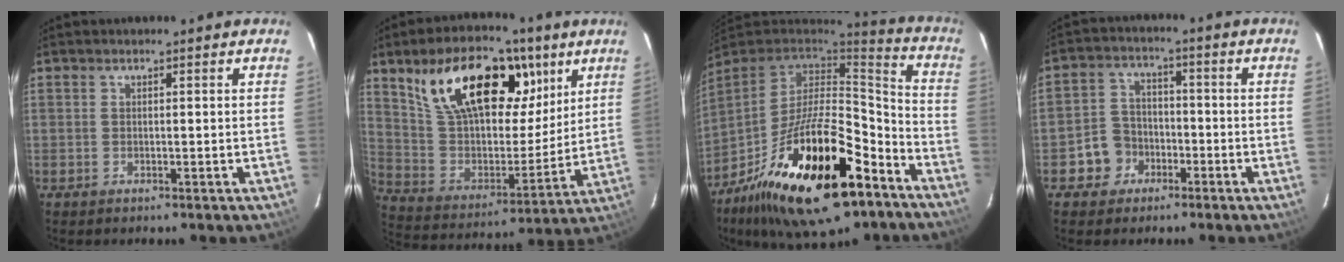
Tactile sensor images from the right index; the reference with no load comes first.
{"total": 24.9, "force": [12.6, 12.8, 17.2], "torque": [-0.315, 0.034, 0.230]}
{"total": 29.2, "force": [-16.2, 11.2, 21.5], "torque": [-0.394, -0.019, -0.256]}
{"total": 6.4, "force": [-3.2, 5.4, 1.2], "torque": [-0.036, 0.026, -0.050]}